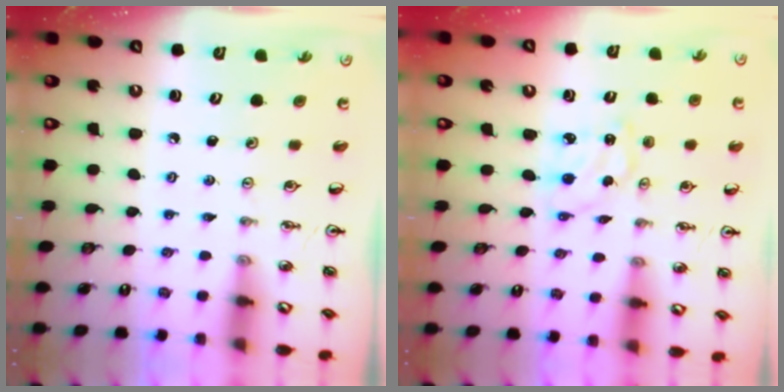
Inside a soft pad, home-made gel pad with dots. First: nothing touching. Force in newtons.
{"total": 2.5, "press": 2.5, "slide": 0.3}